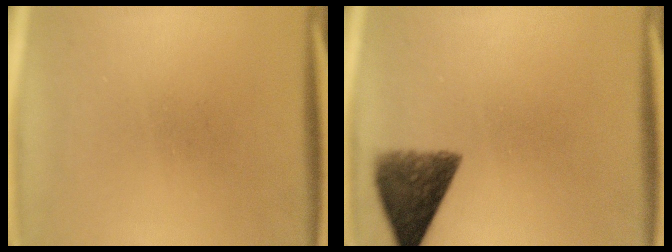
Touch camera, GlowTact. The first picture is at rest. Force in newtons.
{"total": 8.3}